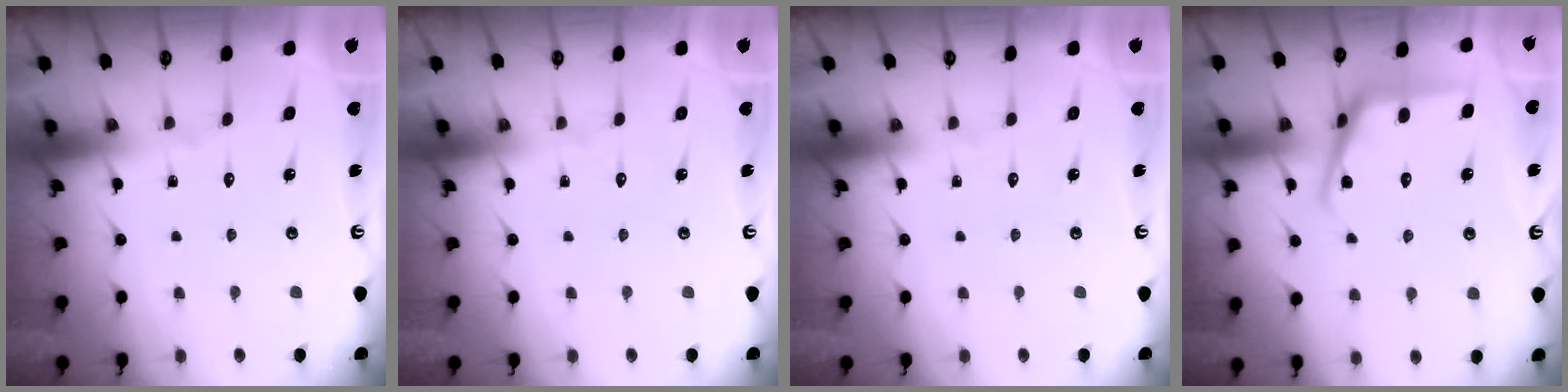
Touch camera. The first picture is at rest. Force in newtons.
{"total": 0.0}
{"total": 0.0}
{"total": 9.3, "press": 9.3, "slide": 0.5}